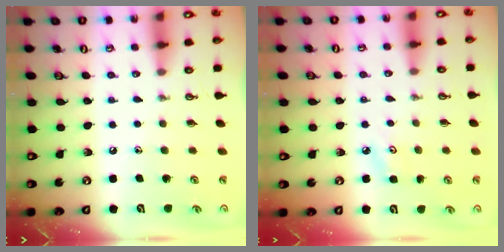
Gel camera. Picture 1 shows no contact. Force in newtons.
{"total": 4.7, "press": 4.7, "slide": 0.5}